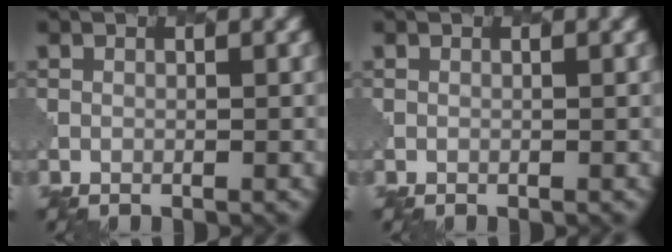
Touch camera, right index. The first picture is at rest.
{"total": 0.0}